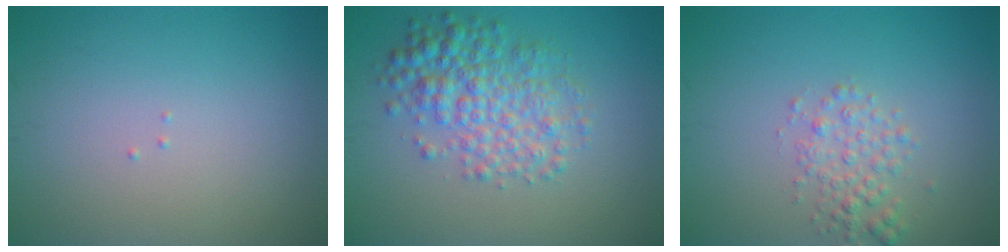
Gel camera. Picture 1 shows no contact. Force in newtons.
{"total": 4.8, "press": 4.8, "slide": 0.1}
{"total": 2.2, "press": 2.2, "slide": 0.1}